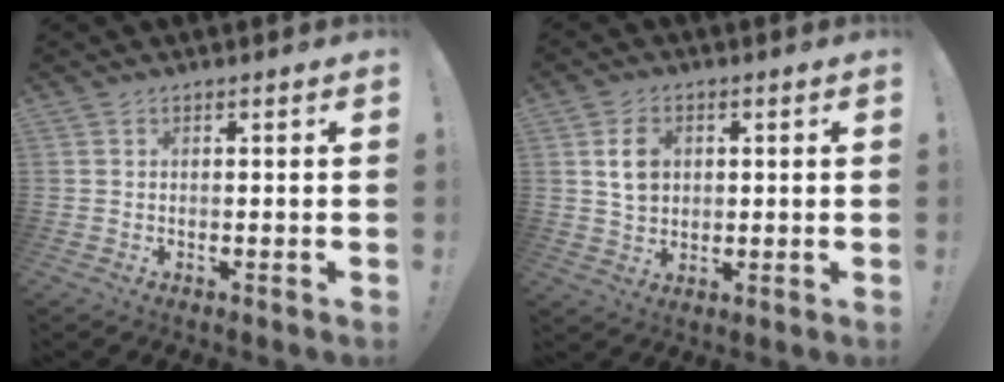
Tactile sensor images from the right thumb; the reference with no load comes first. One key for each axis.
{"total": 7.2, "fx": 1.9, "fy": 5.7, "fz": 4.0, "tx": -0.053, "ty": -0.002, "tz": 0.031}